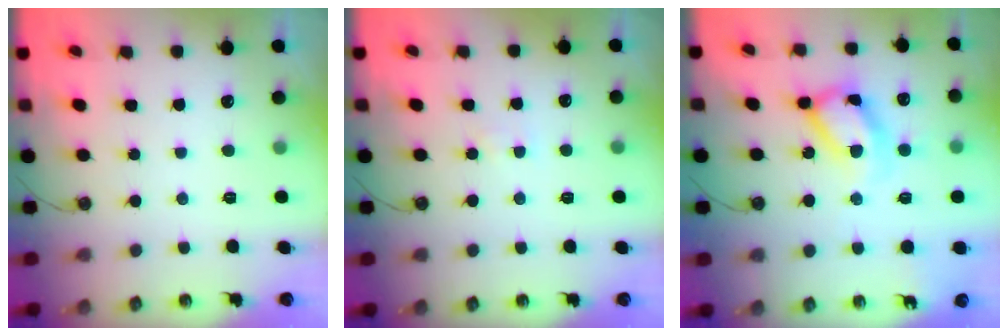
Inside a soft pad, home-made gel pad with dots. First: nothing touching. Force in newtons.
{"total": 3.0, "press": 2.9, "slide": 0.4}
{"total": 16.1, "press": 16.0, "slide": 1.8}